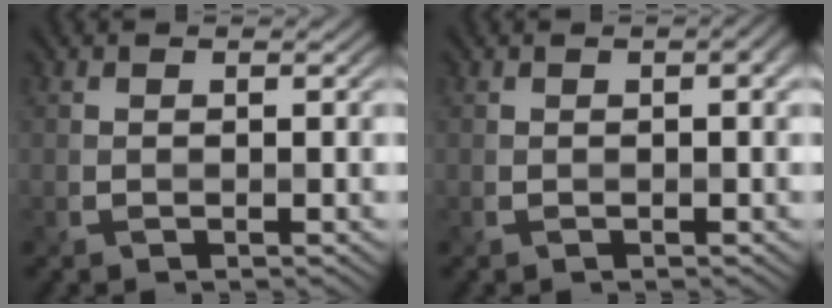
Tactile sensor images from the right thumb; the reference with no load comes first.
{"total": 1.5, "force": [0.3, 0.5, 1.4], "torque": [-0.019, 0.004, 0.002]}